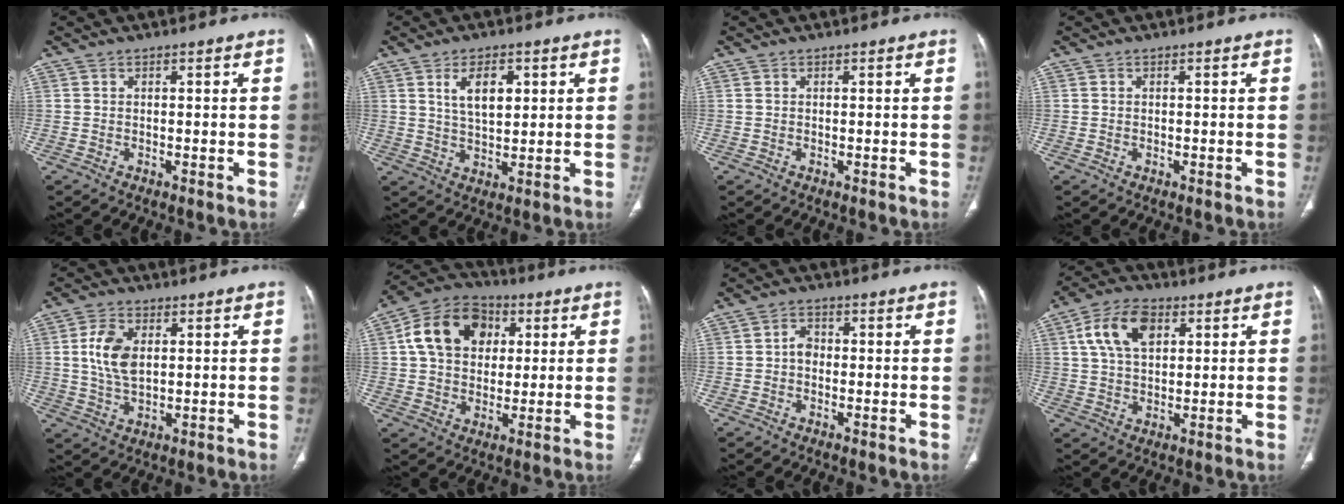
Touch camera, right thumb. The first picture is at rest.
{"total": 7.1, "force": [2.6, 3.6, 5.5], "torque": [-0.081, -0.011, 0.052]}
{"total": 0.0}
{"total": 0.0}
{"total": 8.0, "force": [1.4, 4.7, 6.3], "torque": [-0.120, -0.003, 0.030]}
{"total": 14.6, "force": [3.6, 11.0, 8.8], "torque": [-0.131, 0.010, 0.052]}
{"total": 2.6, "force": [-0.3, 2.0, 1.5], "torque": [-0.014, 0.011, -0.014]}
{"total": 10.4, "force": [3.6, 6.3, 7.4], "torque": [-0.127, 0.003, 0.062]}